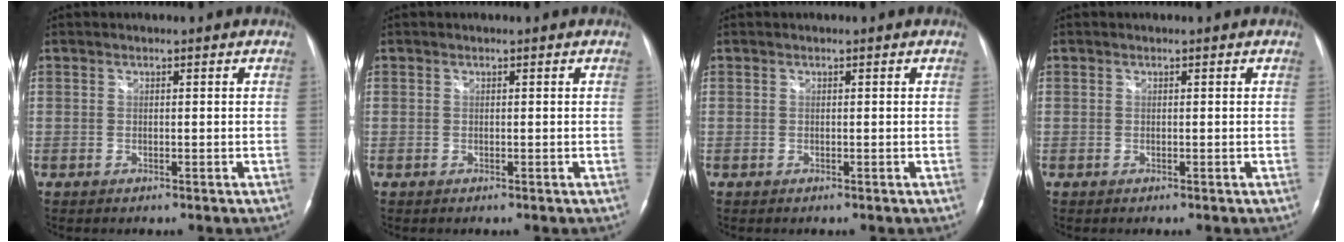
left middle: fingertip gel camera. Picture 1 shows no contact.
{"total": 0.0}
{"total": 0.0}
{"total": 0.0}